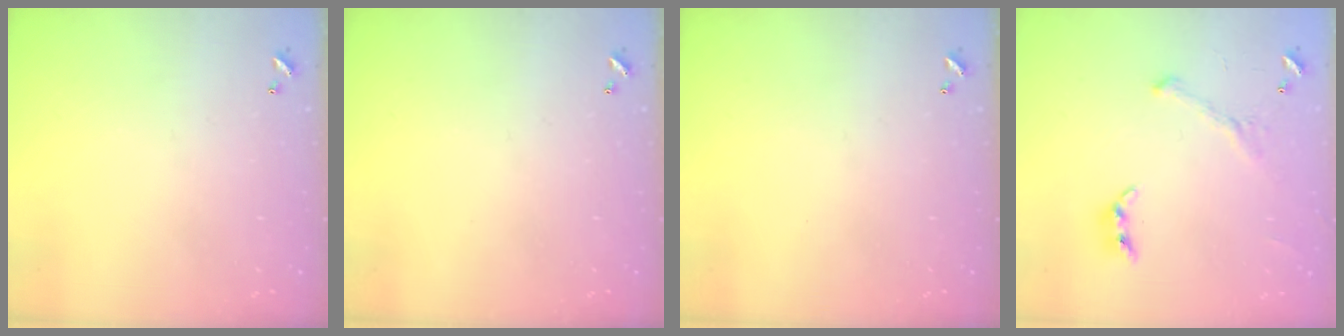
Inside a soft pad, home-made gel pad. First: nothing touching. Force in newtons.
{"total": 0.0}
{"total": 0.0}
{"total": 2.0, "press": 2.0, "slide": 0.4}